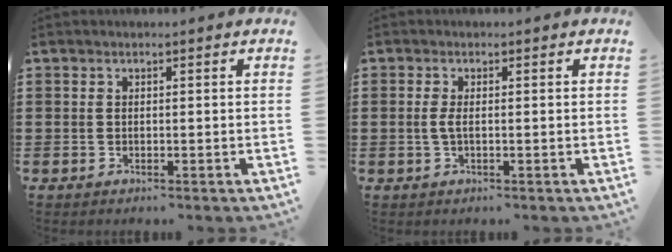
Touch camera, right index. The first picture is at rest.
{"total": 1.9, "force": [-0.2, 0.4, 1.8], "torque": [-0.043, -0.005, -0.006]}